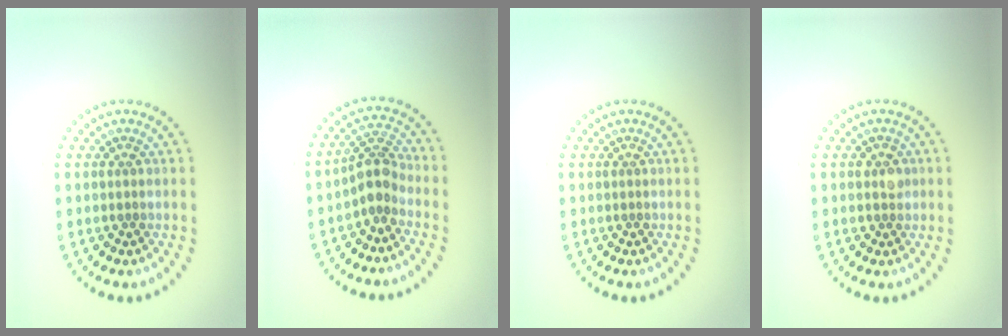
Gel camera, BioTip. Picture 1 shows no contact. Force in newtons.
{"total": 2.6, "press": 2.1, "slide": 1.6}
{"total": 0.0}
{"total": 1.3, "press": 1.2, "slide": 0.5}